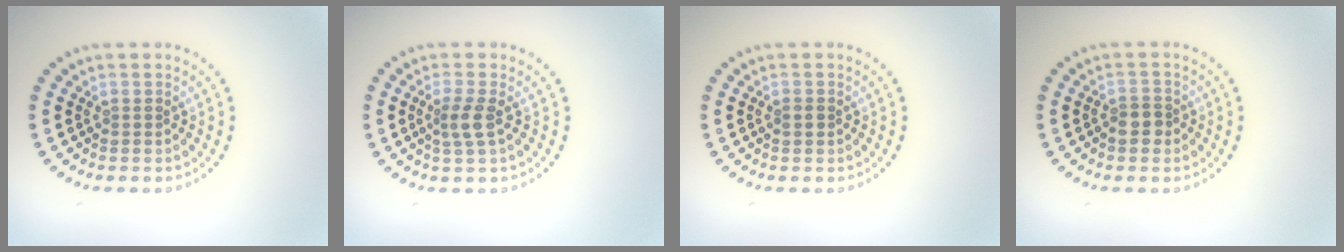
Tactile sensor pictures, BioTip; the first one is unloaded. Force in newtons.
{"total": 2.1, "press": 1.7, "slide": 1.2}
{"total": 1.1, "press": 1.0, "slide": 0.3}
{"total": 1.9, "press": 1.7, "slide": 0.9}